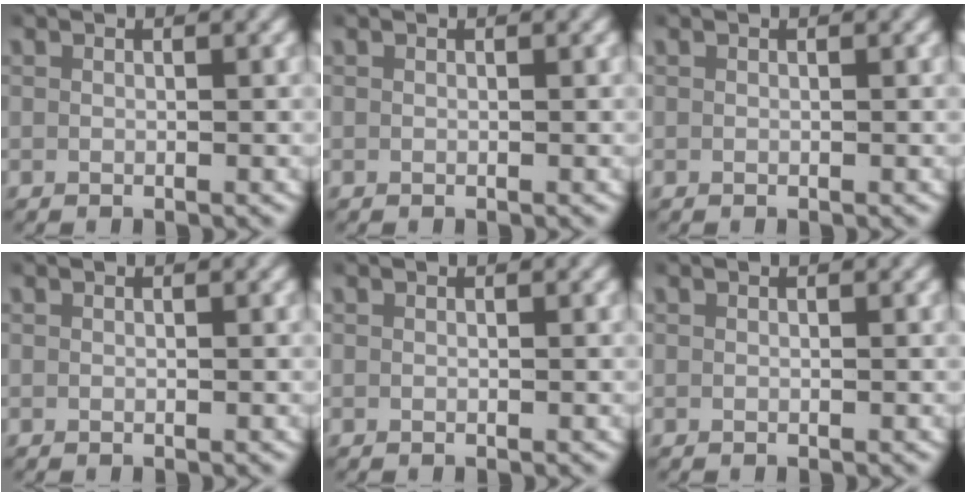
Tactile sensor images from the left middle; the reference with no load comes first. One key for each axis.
{"total": 0.0}
{"total": 0.0}
{"total": 0.0}
{"total": 0.0}
{"total": 0.0}